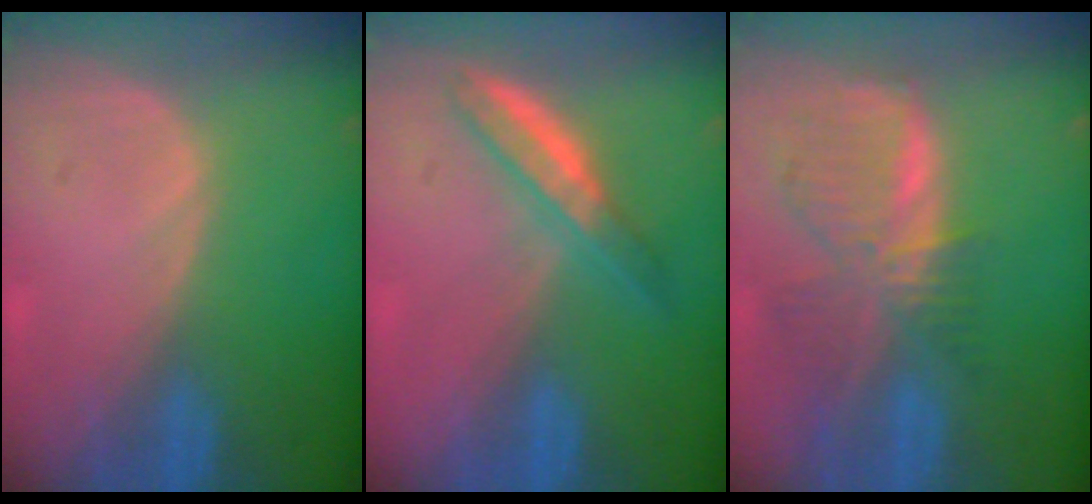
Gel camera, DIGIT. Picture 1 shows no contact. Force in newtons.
{"total": 4.5, "press": 4.4, "slide": 0.9}
{"total": 8.7, "press": 7.5, "slide": 4.3}